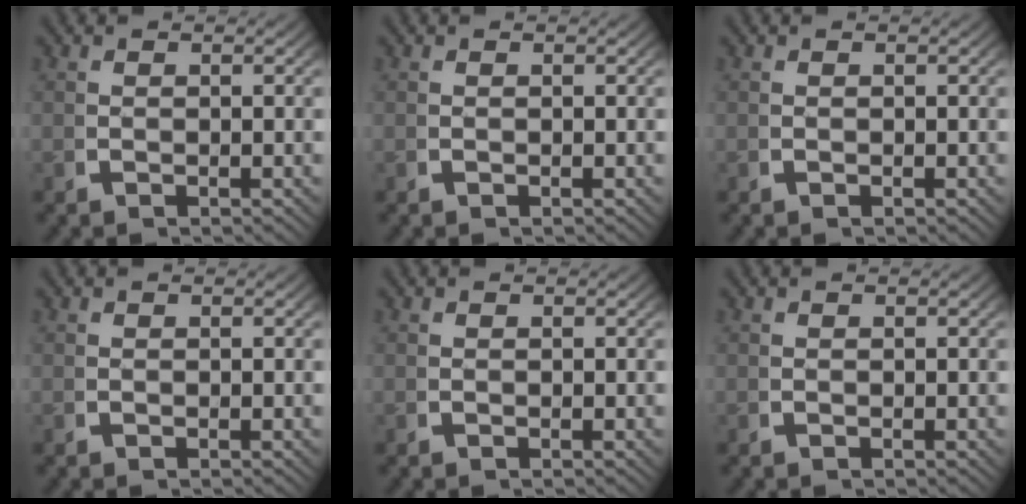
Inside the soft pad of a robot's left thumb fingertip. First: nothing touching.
{"total": 0.0}
{"total": 0.0}
{"total": 0.0}
{"total": 0.0}
{"total": 0.0}